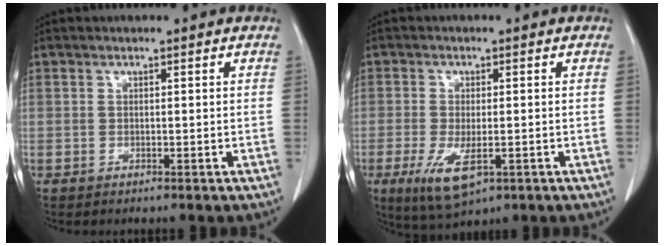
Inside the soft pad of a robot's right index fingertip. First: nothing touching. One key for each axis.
{"total": 7.2, "fx": -3.0, "fy": 2.4, "fz": 6.1, "tx": -0.117, "ty": -0.019, "tz": -0.042}